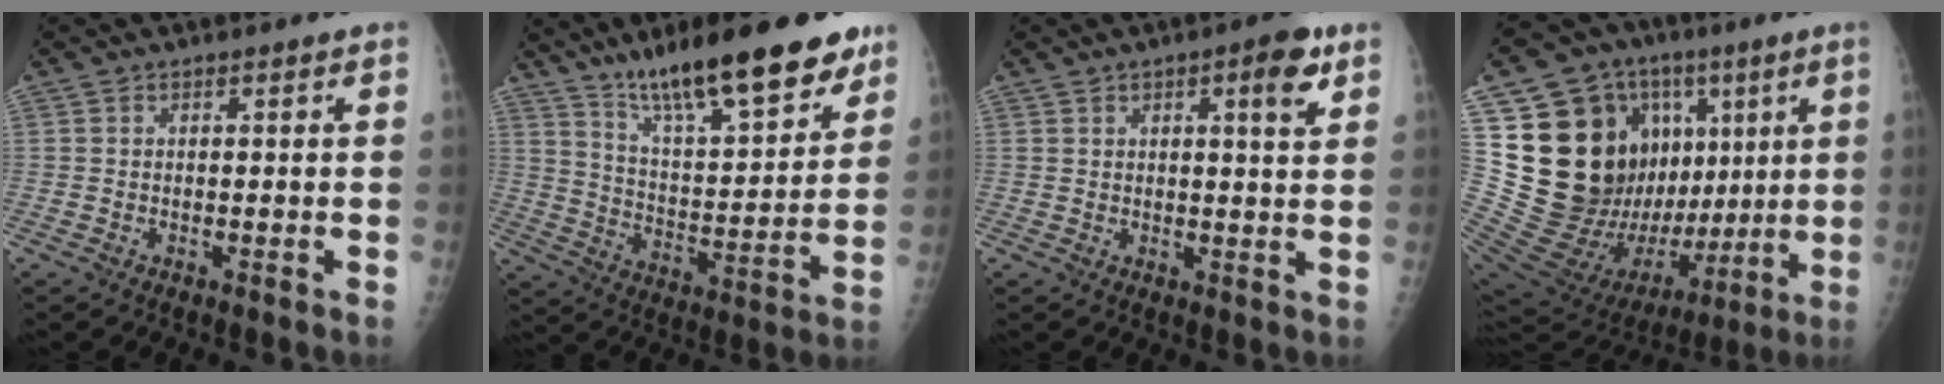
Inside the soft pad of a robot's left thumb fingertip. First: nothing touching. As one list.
[{"total": 22.2, "force": [15.7, 5.7, 14.6], "torque": [-0.198, -0.068, 0.258]}, {"total": 6.0, "force": [3.0, 1.6, 5.0], "torque": [-0.059, -0.011, 0.035]}, {"total": 33.4, "force": [5.9, 20.9, 25.4], "torque": [-0.406, 0.015, 0.119]}]